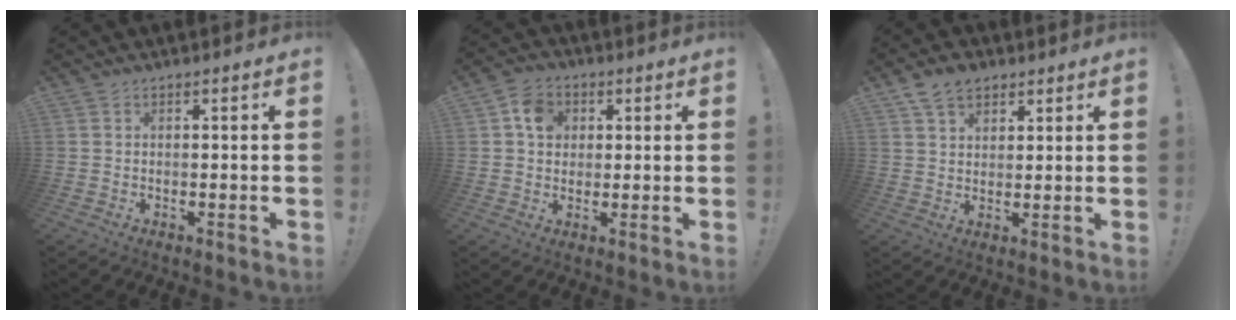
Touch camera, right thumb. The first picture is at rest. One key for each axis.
{"total": 7.7, "fx": 2.2, "fy": 6.4, "fz": 3.6, "tx": -0.052, "ty": 0.004, "tz": 0.043}
{"total": 7.1, "fx": 4.4, "fy": 4.8, "fz": 2.8, "tx": -0.051, "ty": -0.010, "tz": 0.086}